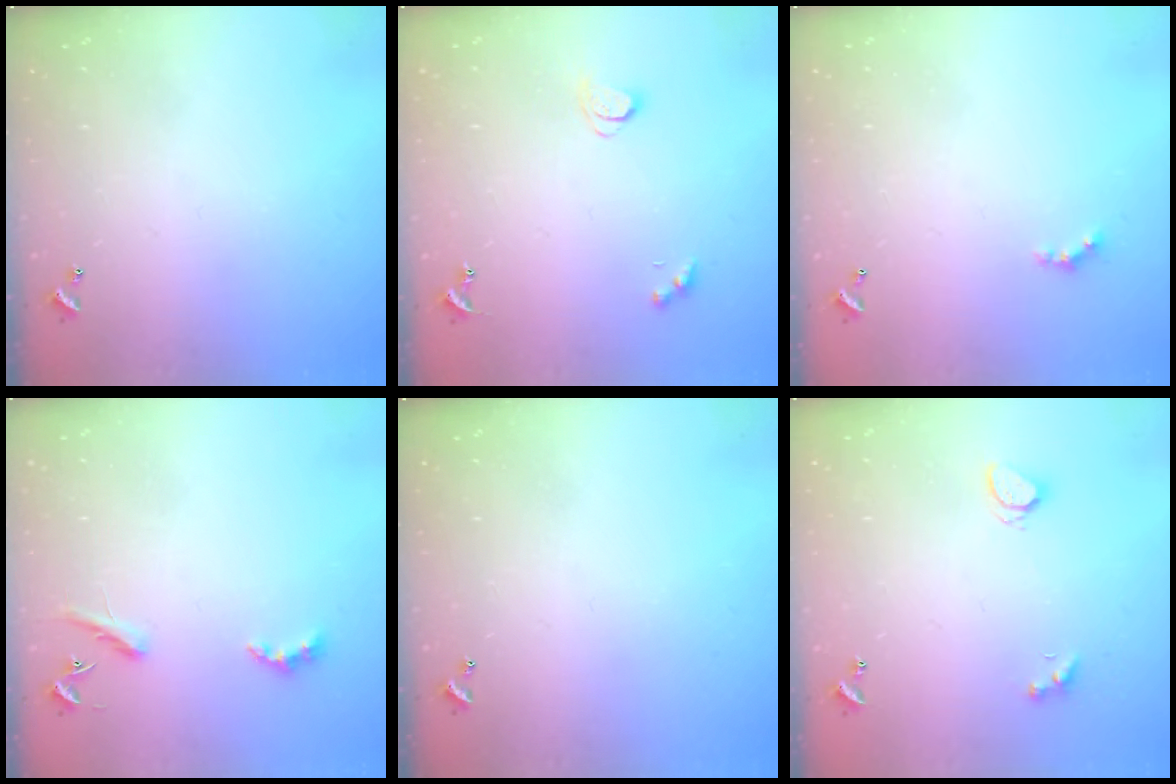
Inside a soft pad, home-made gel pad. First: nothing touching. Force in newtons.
{"total": 1.7, "press": 1.7, "slide": 0.3}
{"total": 1.6, "press": 1.6, "slide": 0.4}
{"total": 3.5, "press": 3.5, "slide": 0.7}
{"total": 0.0}
{"total": 2.1, "press": 2.0, "slide": 0.6}